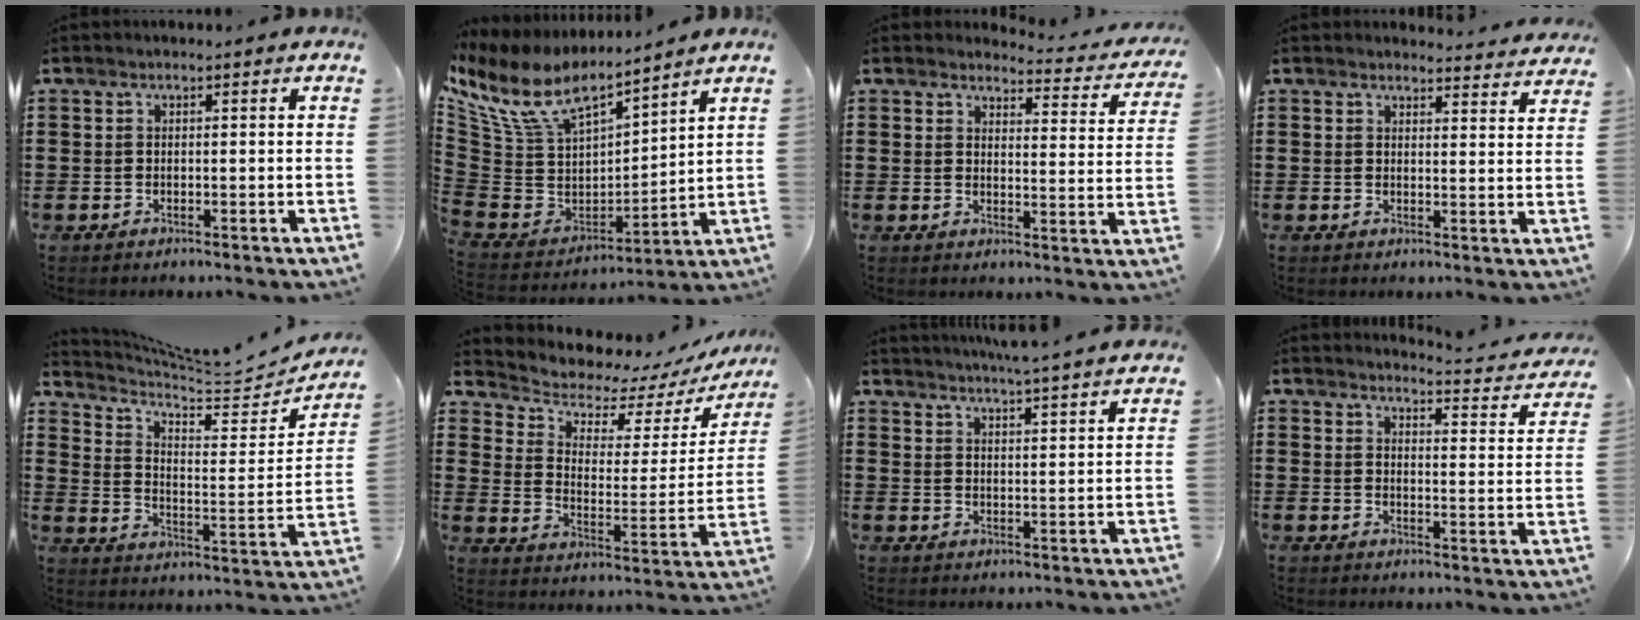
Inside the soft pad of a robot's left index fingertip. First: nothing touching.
{"total": 10.8, "force": [8.1, 4.6, 5.6], "torque": [-0.157, -0.053, 0.142]}
{"total": 3.6, "force": [3.4, 0.5, 1.0], "torque": [-0.028, -0.023, 0.057]}
{"total": 3.2, "force": [3.1, 0.1, 0.3], "torque": [-0.008, -0.017, 0.056]}
{"total": 5.2, "force": [4.6, 1.0, 2.3], "torque": [-0.062, -0.042, 0.072]}
{"total": 5.8, "force": [5.2, 2.2, 1.3], "torque": [-0.053, -0.043, 0.086]}
{"total": 4.3, "force": [4.1, -1.0, 0.8], "torque": [-0.030, -0.024, 0.071]}
{"total": 3.1, "force": [2.9, -0.1, 0.9], "torque": [-0.020, -0.031, 0.042]}